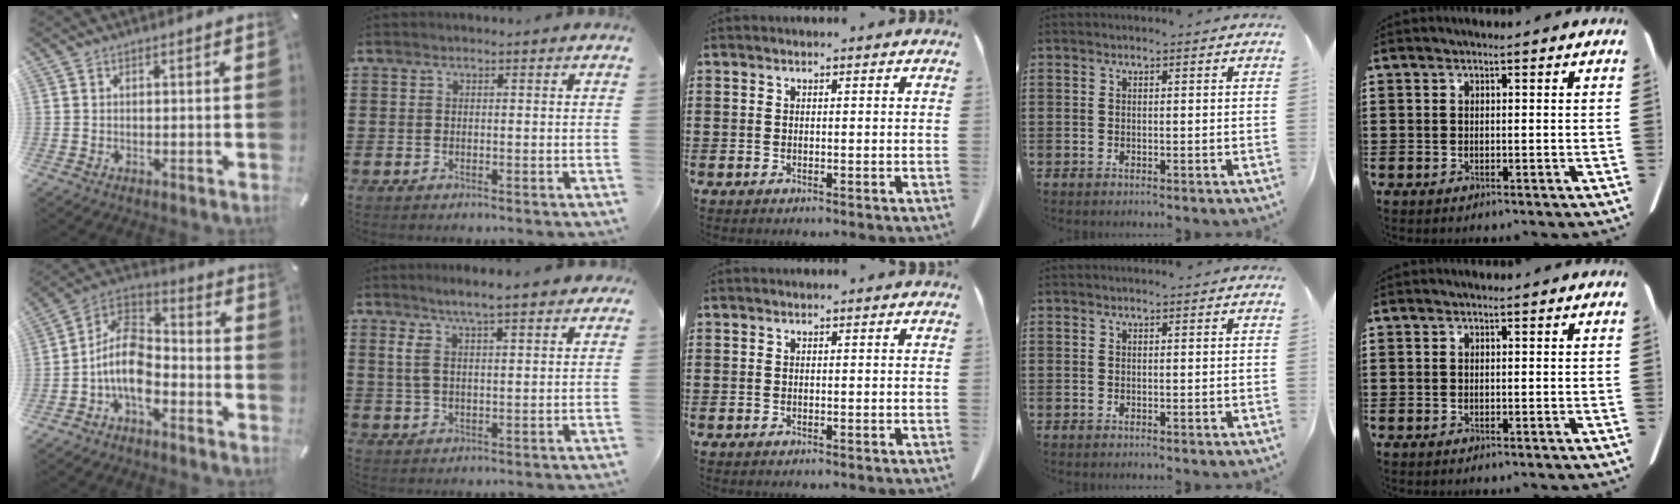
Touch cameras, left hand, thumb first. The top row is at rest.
{"thumb": {"total": 12.4, "force": [-5.7, 7.6, 7.9], "torque": [-0.174, 0.020, -0.110]}, "index": {"total": 6.8, "force": [4.4, 1.8, 4.9], "torque": [-0.107, 0.003, 0.076]}}